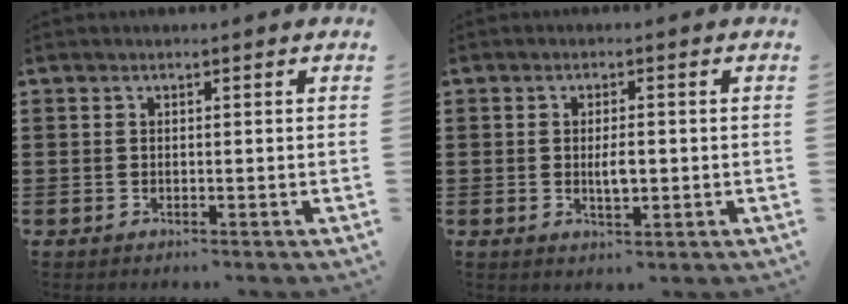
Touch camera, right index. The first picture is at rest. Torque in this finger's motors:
{"motor_torque": [0.07, 0.13, 0.25, 0.01]}